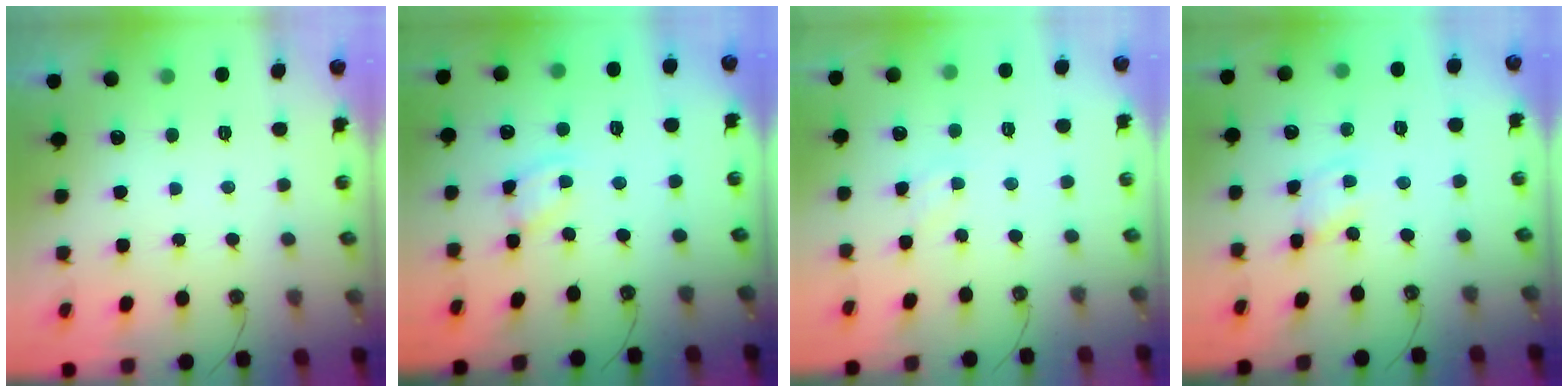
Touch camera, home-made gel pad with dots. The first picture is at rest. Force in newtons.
{"total": 2.7, "press": 2.7, "slide": 0.4}
{"total": 0.9, "press": 0.9, "slide": 0.2}
{"total": 1.7, "press": 1.7, "slide": 0.1}